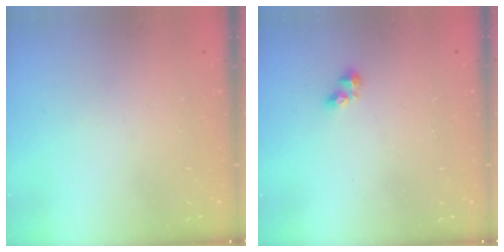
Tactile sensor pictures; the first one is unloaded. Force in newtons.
{"total": 2.7, "press": 2.7, "slide": 0.3}